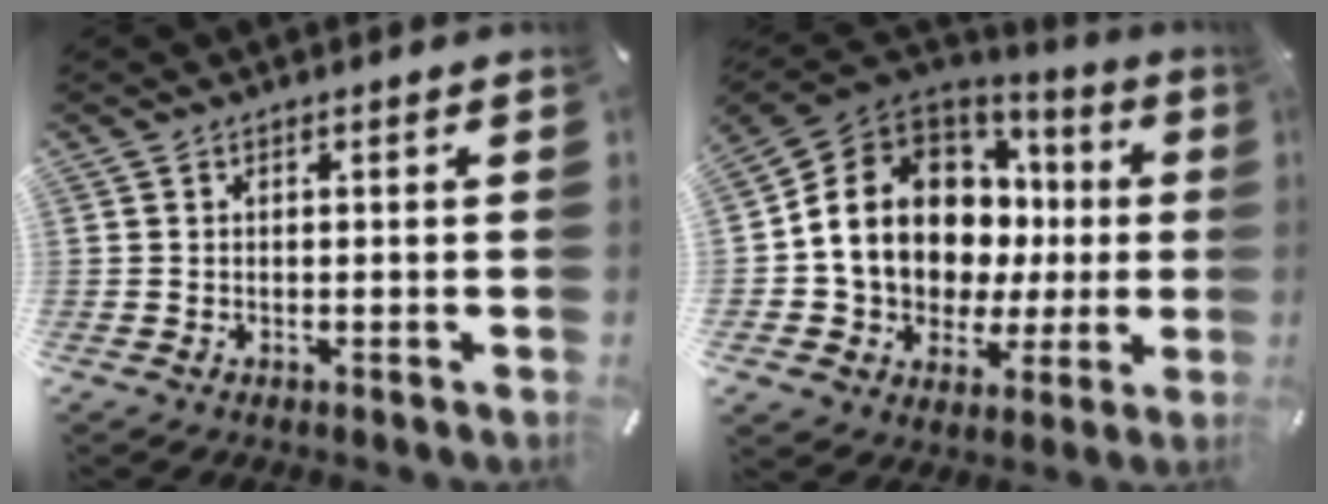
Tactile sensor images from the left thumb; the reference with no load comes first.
{"total": 15.4, "force": [1.9, 12.8, 8.4], "torque": [-0.159, -0.028, 0.048]}